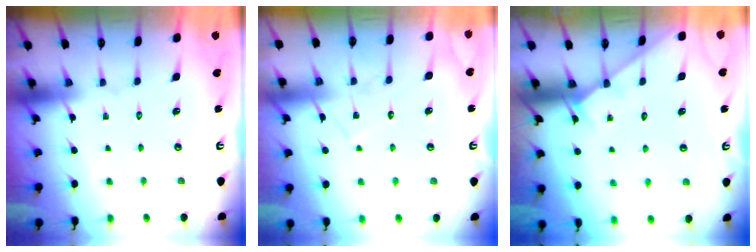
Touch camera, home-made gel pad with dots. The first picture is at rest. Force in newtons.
{"total": 7.2, "press": 7.2, "slide": 0.6}
{"total": 4.6, "press": 4.5, "slide": 0.5}